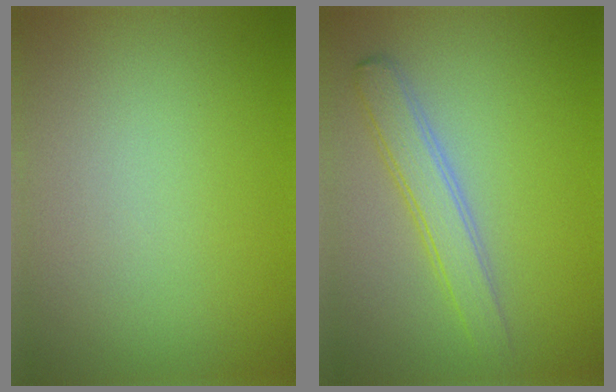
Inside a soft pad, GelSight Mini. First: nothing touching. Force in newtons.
{"total": 2.9, "press": 2.9, "slide": 0.1}